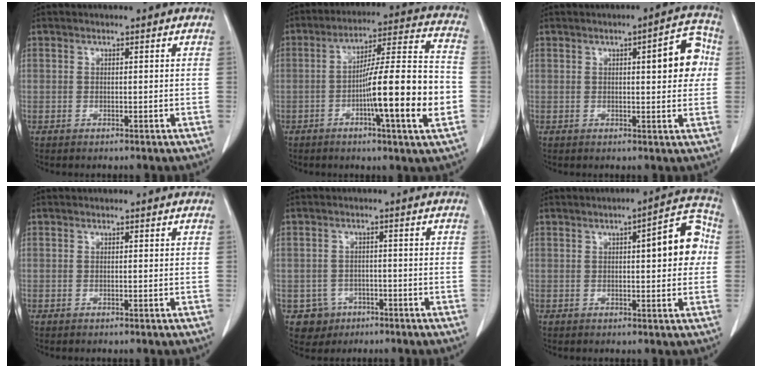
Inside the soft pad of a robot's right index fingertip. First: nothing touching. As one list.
[{"total": 16.6, "force": [-4.3, 0.4, 16.0], "torque": [-0.248, 0.005, -0.068]}, {"total": 7.3, "force": [1.4, 1.9, 6.9], "torque": [-0.079, 0.017, 0.015]}, {"total": 0.0}, {"total": 4.2, "force": [-1.8, 3.8, 0.0], "torque": [0.006, 0.013, -0.021]}, {"total": 8.7, "force": [1.3, 2.2, 8.3], "torque": [-0.100, 0.025, 0.015]}]